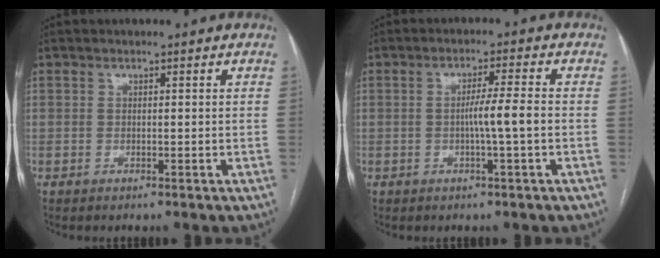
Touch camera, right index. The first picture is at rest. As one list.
[{"total": 4.4, "force": [-0.8, -0.6, 4.3], "torque": [-0.072, 0.002, -0.014]}]